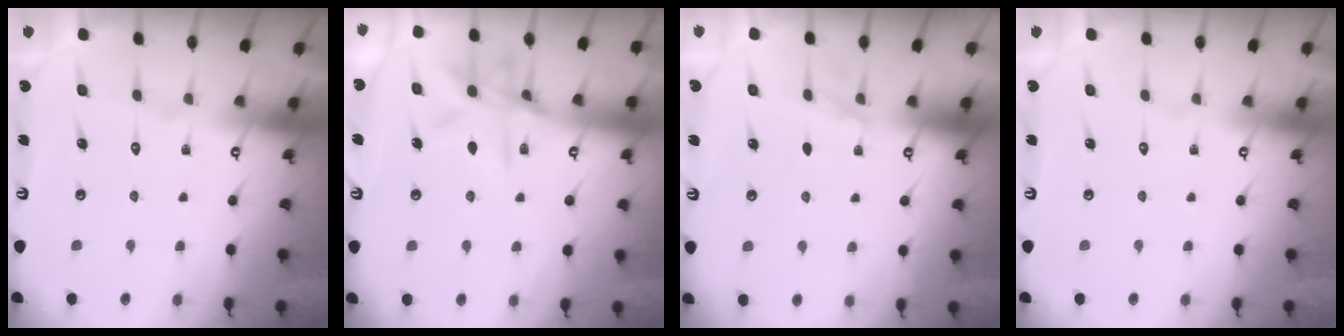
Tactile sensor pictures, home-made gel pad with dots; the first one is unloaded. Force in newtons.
{"total": 11.9, "press": 11.8, "slide": 0.9}
{"total": 2.2, "press": 1.9, "slide": 1.1}
{"total": 0.0}